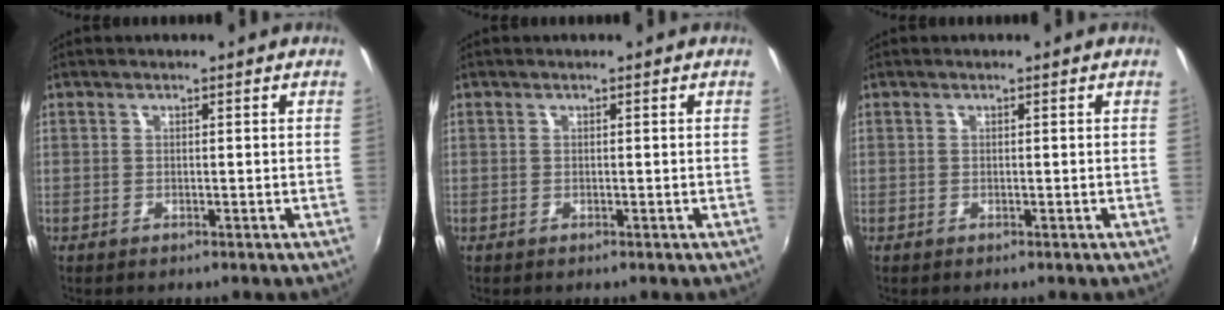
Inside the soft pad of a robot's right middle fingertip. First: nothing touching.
{"total": 0.0}
{"total": 0.0}